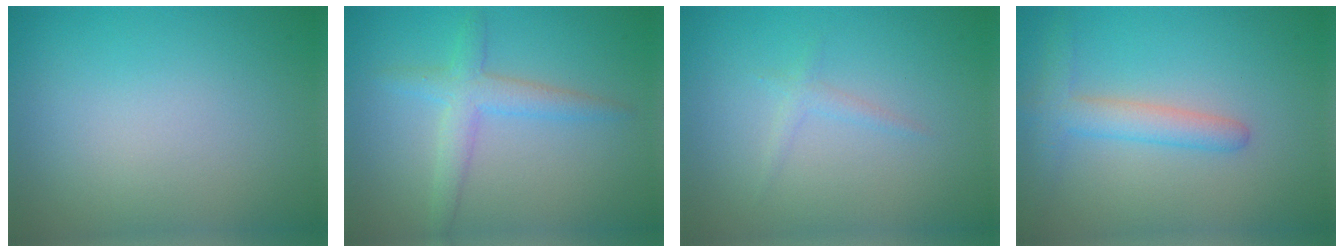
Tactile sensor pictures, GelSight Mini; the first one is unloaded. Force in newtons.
{"total": 2.9, "press": 2.9, "slide": 0.1}
{"total": 0.9, "press": 0.9, "slide": 0.1}
{"total": 3.0, "press": 3.0, "slide": 0.2}